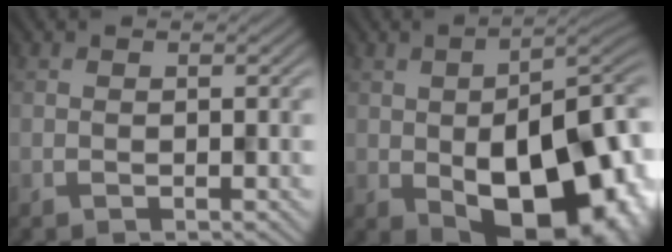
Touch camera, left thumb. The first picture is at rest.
{"total": 18.3, "force": [-3.3, 9.8, 15.1], "torque": [-0.198, -0.010, -0.037]}